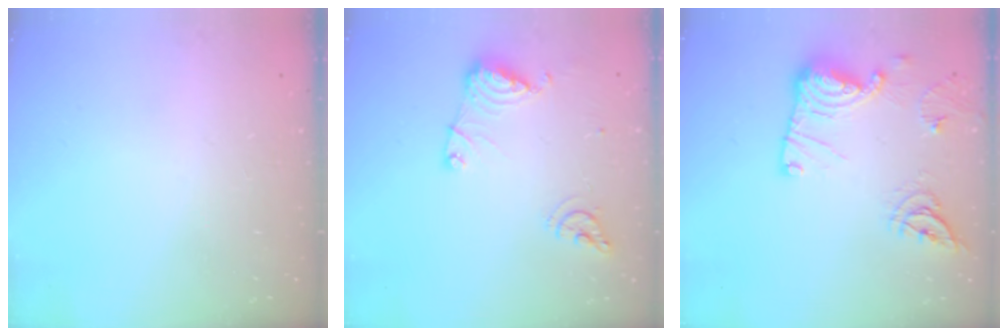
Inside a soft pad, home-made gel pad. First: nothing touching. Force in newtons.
{"total": 11.9, "press": 11.9, "slide": 1.3}
{"total": 17.4, "press": 17.4, "slide": 1.1}